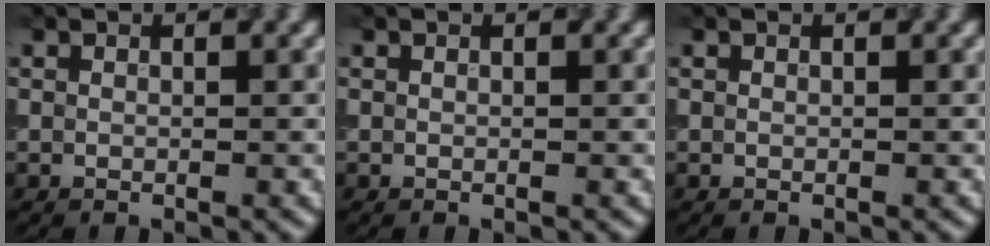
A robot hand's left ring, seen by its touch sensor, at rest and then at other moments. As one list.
[{"total": 0.0}, {"total": 0.0}]